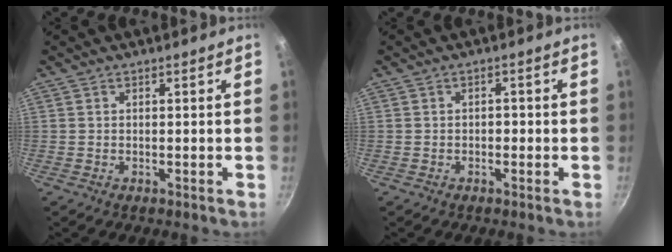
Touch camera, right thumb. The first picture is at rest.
{"total": 1.3, "force": [-0.4, 0.9, 0.8], "torque": [0.001, 0.005, -0.010]}